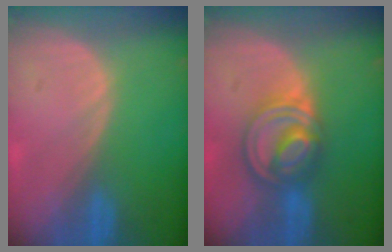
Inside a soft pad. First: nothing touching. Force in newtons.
{"total": 7.9, "press": 6.9, "slide": 3.8}